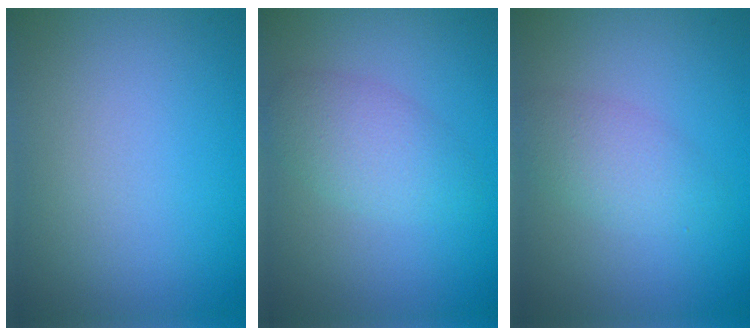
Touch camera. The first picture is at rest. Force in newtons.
{"total": 3.3, "press": 3.3, "slide": 0.0}
{"total": 2.6, "press": 2.6, "slide": 0.0}